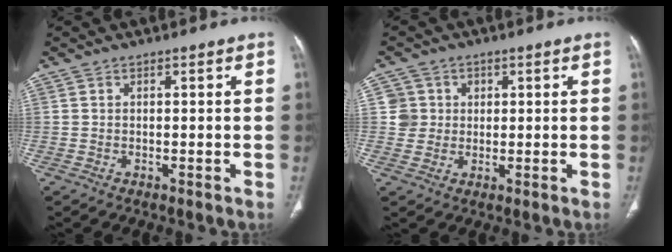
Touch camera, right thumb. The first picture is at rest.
{"total": 4.5, "force": [0.9, 4.4, 0.2], "torque": [0.030, 0.003, 0.014]}